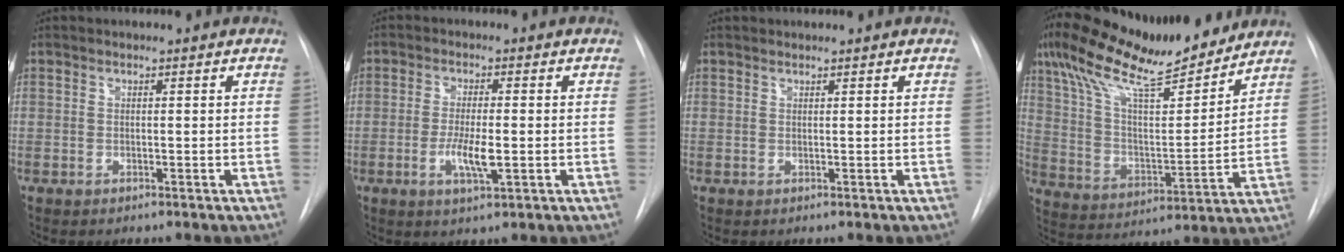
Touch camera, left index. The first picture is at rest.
{"total": 4.9, "force": [-1.2, 0.9, 4.7], "torque": [-0.092, -0.008, -0.018]}
{"total": 0.5, "force": [0.5, 0.0, -0.1], "torque": [-0.003, 0.007, 0.012]}
{"total": 20.0, "force": [16.1, 3.5, 11.3], "torque": [-0.203, 0.020, 0.278]}